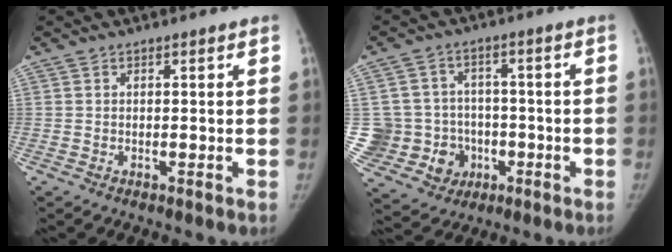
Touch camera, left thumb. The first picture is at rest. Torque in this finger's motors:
{"motor_torque": [-0.03, 0.06, 0.16, -0.15, 0.06]}